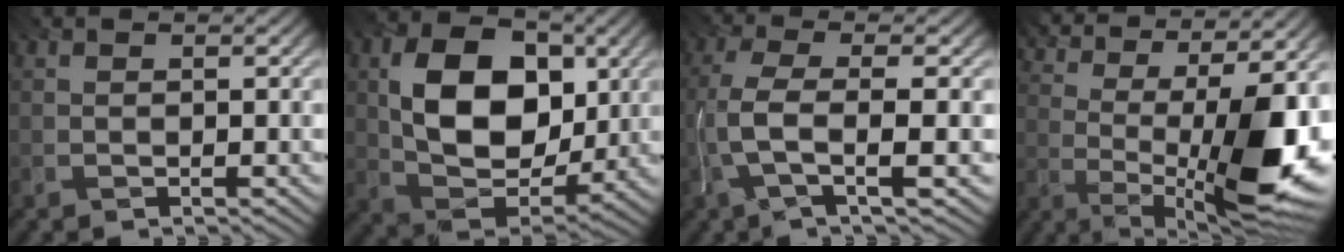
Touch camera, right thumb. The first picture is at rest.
{"total": 12.4, "force": [1.2, 8.3, 9.1], "torque": [-0.163, -0.007, 0.014]}
{"total": 5.2, "force": [-2.3, 0.7, 4.6], "torque": [-0.095, 0.003, -0.057]}
{"total": 15.9, "force": [2.5, 6.3, 14.4], "torque": [-0.206, 0.027, 0.050]}